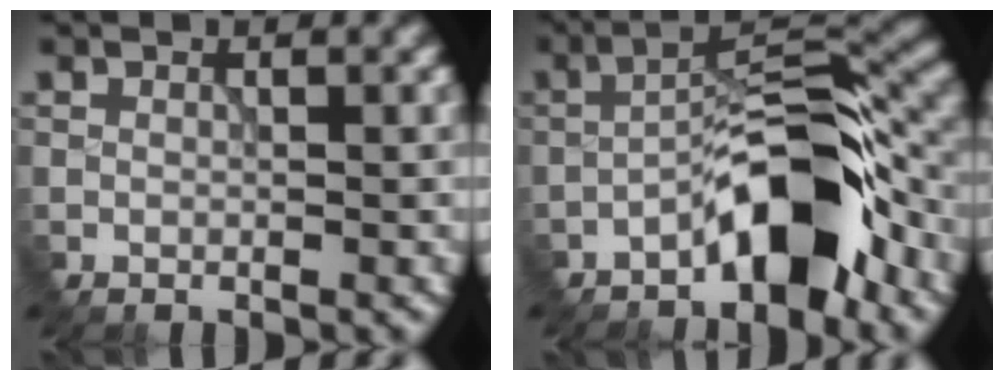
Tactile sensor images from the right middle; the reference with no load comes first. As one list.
[{"total": 7.9, "force": [-4.5, 2.4, 6.0], "torque": [-0.088, 0.024, -0.083]}]